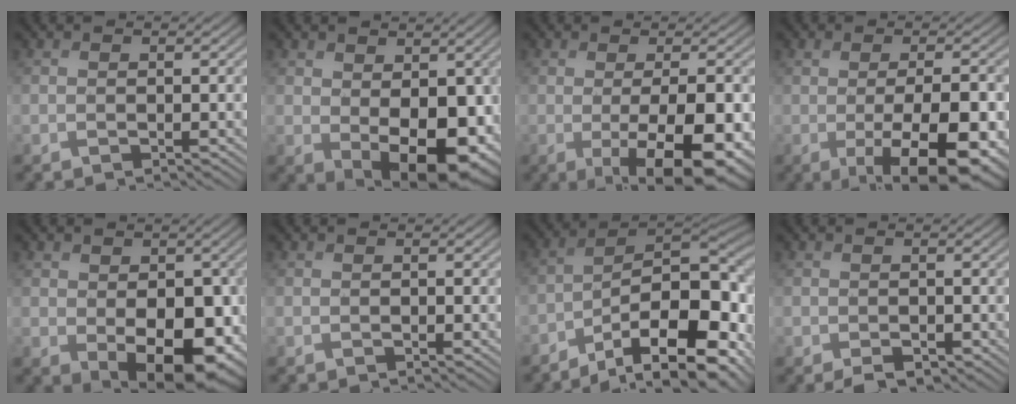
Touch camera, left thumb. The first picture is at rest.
{"total": 10.8, "force": [-0.8, 6.8, 8.4], "torque": [-0.133, -0.035, 0.002]}
{"total": 10.0, "force": [-2.2, 3.3, 9.2], "torque": [-0.124, -0.013, -0.020]}
{"total": 11.1, "force": [-3.0, 4.2, 9.8], "torque": [-0.136, -0.014, -0.034]}
{"total": 10.5, "force": [-1.9, 6.6, 8.0], "torque": [-0.119, -0.035, -0.017]}
{"total": 0.0}
{"total": 16.6, "force": [-7.8, 6.9, 12.9], "torque": [-0.201, -0.016, -0.132]}
{"total": 1.9, "force": [-1.0, 1.1, 1.1], "torque": [-0.023, -0.009, -0.016]}